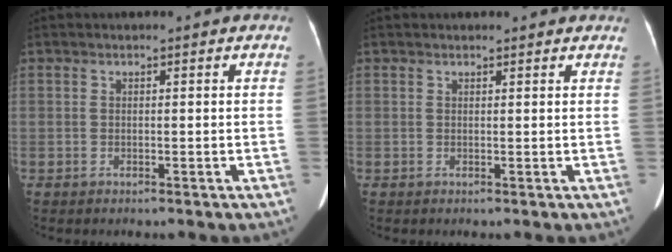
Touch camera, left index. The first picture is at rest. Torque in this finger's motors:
{"motor_torque": [1.08, -1.07, 0.01, 0.00]}